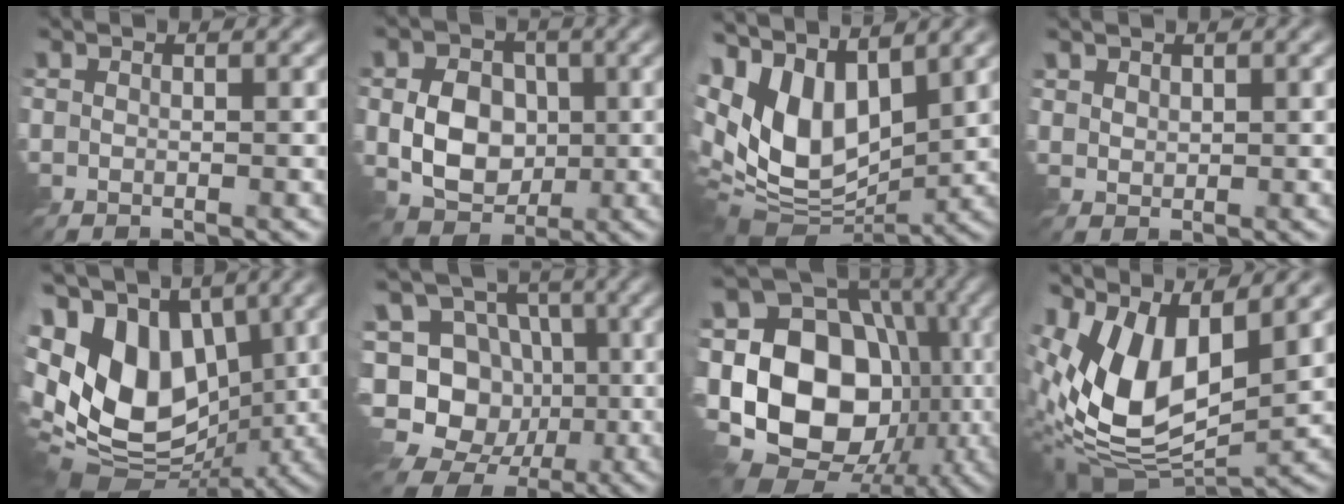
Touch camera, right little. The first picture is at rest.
{"total": 6.3, "force": [-0.5, 4.9, 4.0], "torque": [-0.069, -0.002, -0.017]}
{"total": 12.3, "force": [2.1, 7.4, 9.7], "torque": [-0.217, 0.002, 0.037]}
{"total": 1.3, "force": [0.8, 0.9, 0.3], "torque": [-0.010, 0.000, 0.020]}
{"total": 15.3, "force": [0.6, 10.5, 11.1], "torque": [-0.246, -0.009, 0.015]}
{"total": 13.9, "force": [-3.9, 12.3, 5.2], "torque": [-0.145, 0.026, -0.079]}
{"total": 19.4, "force": [-3.6, 14.3, 12.6], "torque": [-0.208, 0.016, -0.079]}
{"total": 11.8, "force": [3.0, 6.1, 9.6], "torque": [-0.207, -0.005, 0.050]}